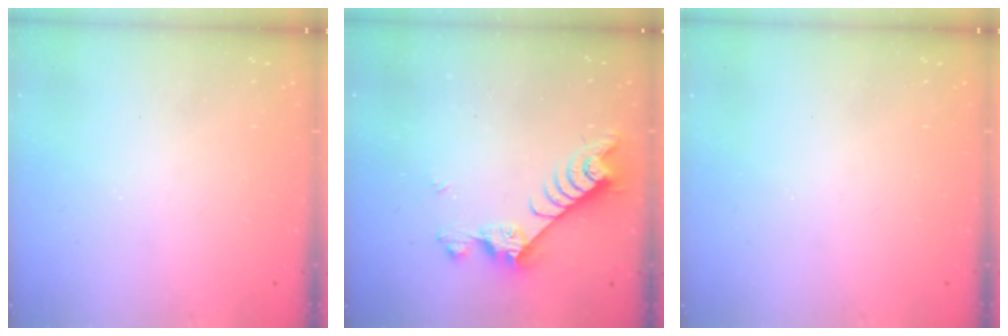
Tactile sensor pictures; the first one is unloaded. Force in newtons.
{"total": 7.0, "press": 7.0, "slide": 0.7}
{"total": 0.0}